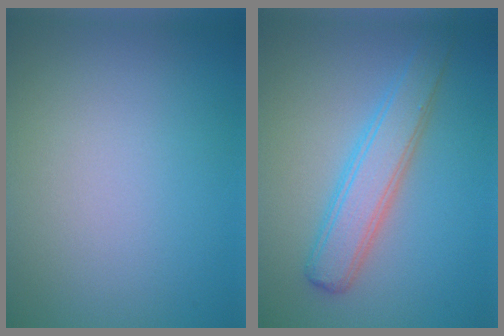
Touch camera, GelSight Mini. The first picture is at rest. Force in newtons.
{"total": 4.0, "press": 4.0, "slide": 0.0}